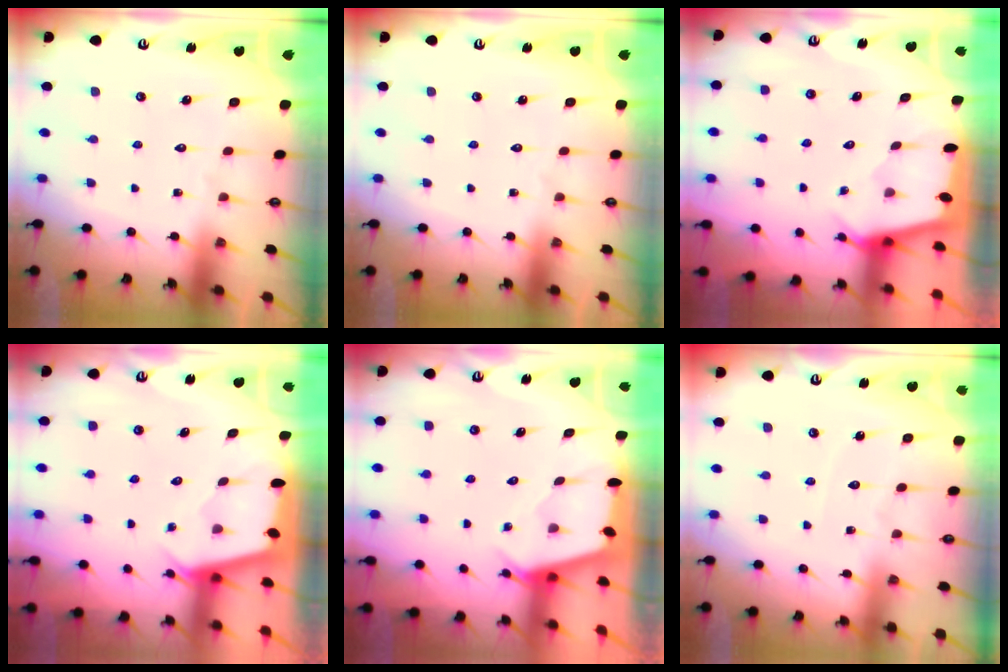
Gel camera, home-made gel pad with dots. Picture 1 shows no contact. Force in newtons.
{"total": 0.0}
{"total": 2.0, "press": 2.0, "slide": 0.3}
{"total": 2.0, "press": 2.0, "slide": 0.3}
{"total": 2.5, "press": 2.5, "slide": 0.3}
{"total": 2.6, "press": 2.6, "slide": 0.4}